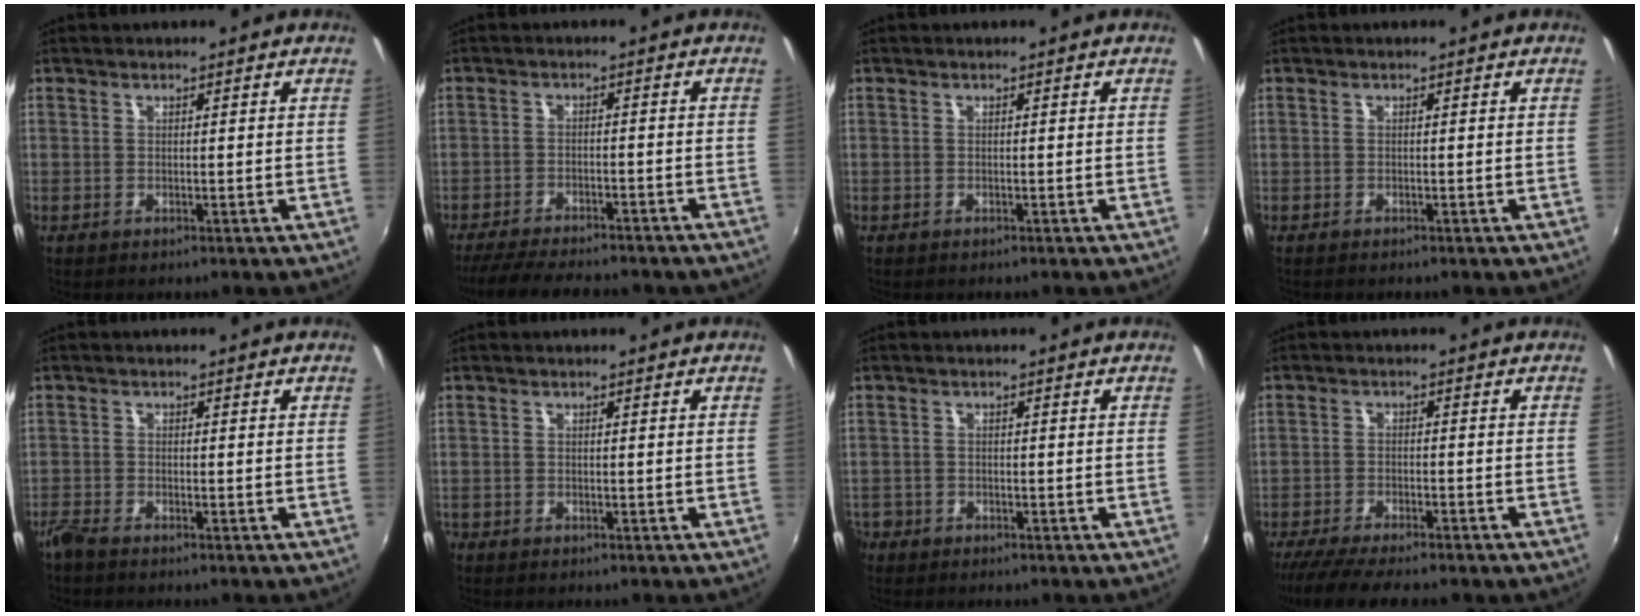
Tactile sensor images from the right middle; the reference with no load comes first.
{"total": 16.1, "force": [-13.6, 3.9, 7.7], "torque": [-0.154, -0.031, -0.192]}
{"total": 0.0}
{"total": 0.9, "force": [-0.7, 0.3, 0.3], "torque": [-0.009, -0.002, -0.013]}
{"total": 2.7, "force": [-2.5, 0.3, 1.1], "torque": [-0.031, -0.011, -0.051]}
{"total": 0.9, "force": [-0.8, 0.5, 0.0], "torque": [-0.005, -0.002, -0.017]}
{"total": 3.1, "force": [-2.2, 2.2, 0.4], "torque": [-0.022, -0.003, -0.043]}
{"total": 11.3, "force": [-9.6, 1.7, 5.7], "torque": [-0.126, -0.035, -0.154]}